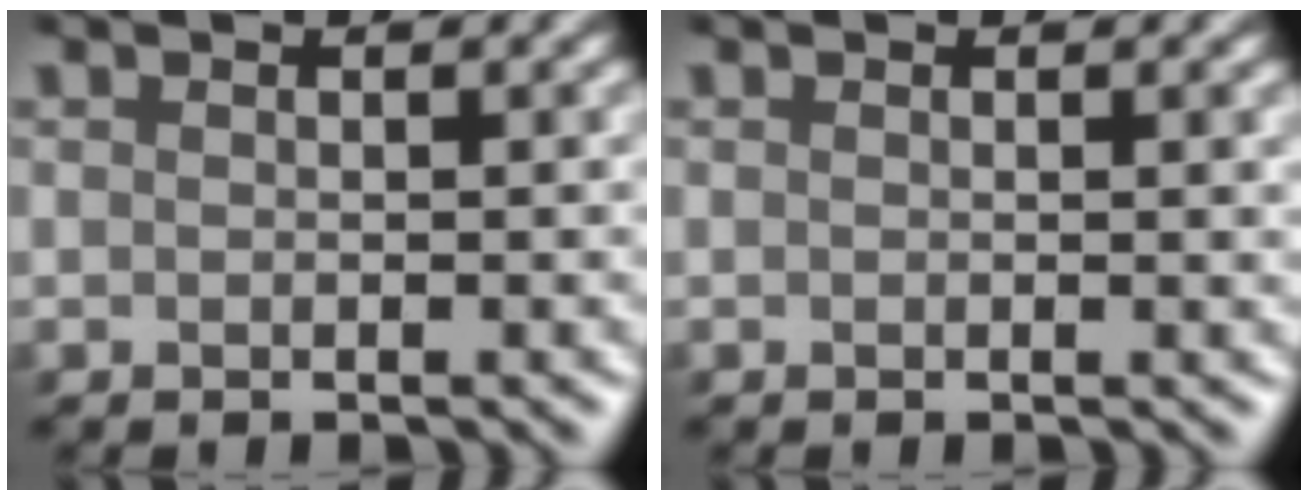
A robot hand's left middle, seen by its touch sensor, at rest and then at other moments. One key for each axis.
{"total": 0.6, "fx": 0.1, "fy": 0.1, "fz": 0.6, "tx": -0.008, "ty": -0.003, "tz": 0.000}